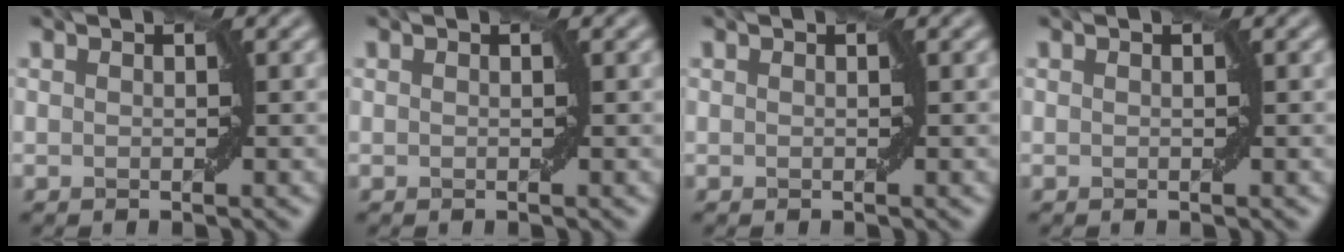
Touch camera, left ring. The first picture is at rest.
{"total": 0.0}
{"total": 0.0}
{"total": 0.0}